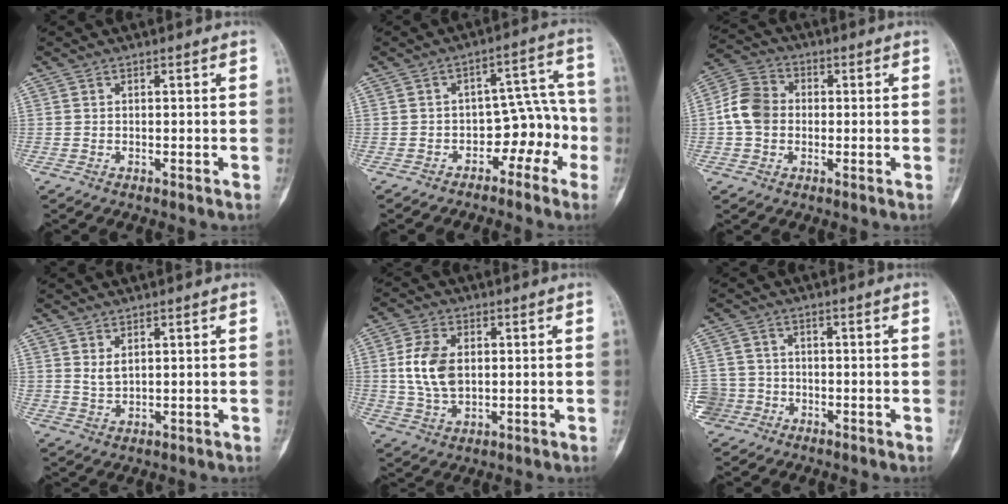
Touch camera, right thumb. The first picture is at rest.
{"total": 8.7, "force": [-3.9, 6.0, 4.9], "torque": [-0.020, 0.067, -0.055]}
{"total": 8.2, "force": [-0.3, 6.6, 4.8], "torque": [-0.080, 0.023, -0.017]}
{"total": 2.8, "force": [1.4, 1.4, 2.0], "torque": [-0.034, -0.012, 0.035]}
{"total": 9.7, "force": [1.2, 6.2, 7.3], "torque": [-0.139, -0.002, 0.030]}
{"total": 5.5, "force": [-2.0, 5.2, 0.2], "torque": [0.006, 0.020, -0.033]}